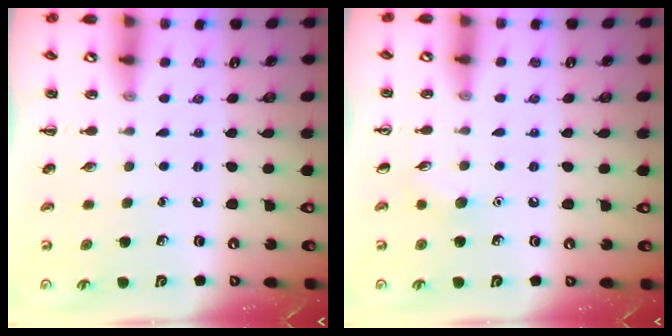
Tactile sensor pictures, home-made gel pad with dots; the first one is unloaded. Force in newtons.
{"total": 5.8, "press": 5.6, "slide": 1.7}